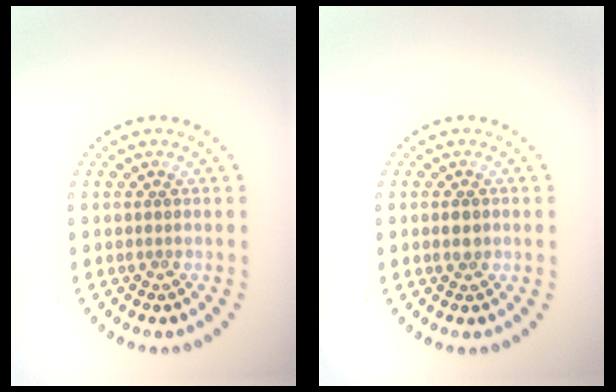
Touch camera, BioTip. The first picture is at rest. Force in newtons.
{"total": 1.5, "press": 1.5, "slide": 0.1}